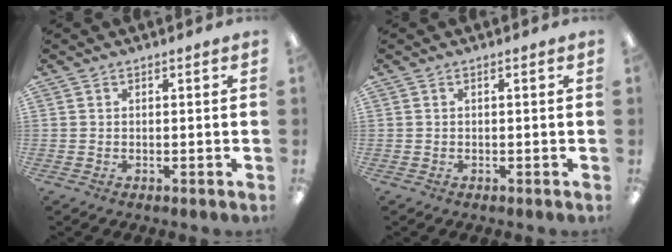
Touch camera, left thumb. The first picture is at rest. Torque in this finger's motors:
{"motor_torque": [0.03, 0.03, -0.28, 0.07, 0.00]}